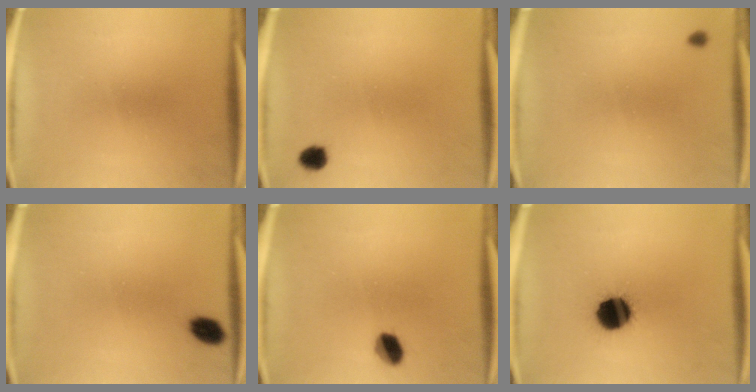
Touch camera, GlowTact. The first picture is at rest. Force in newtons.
{"total": 2.4}
{"total": 0.8}
{"total": 3.3}
{"total": 4.6}
{"total": 12.1}